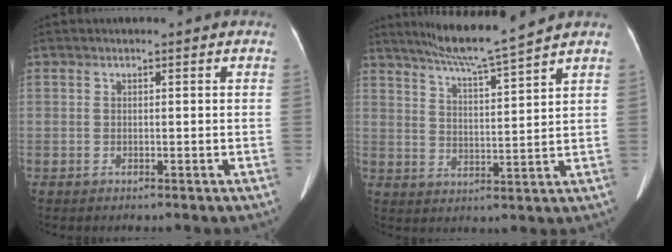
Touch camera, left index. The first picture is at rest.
{"total": 9.8, "force": [8.5, -1.8, 4.4], "torque": [-0.077, -0.004, 0.144]}